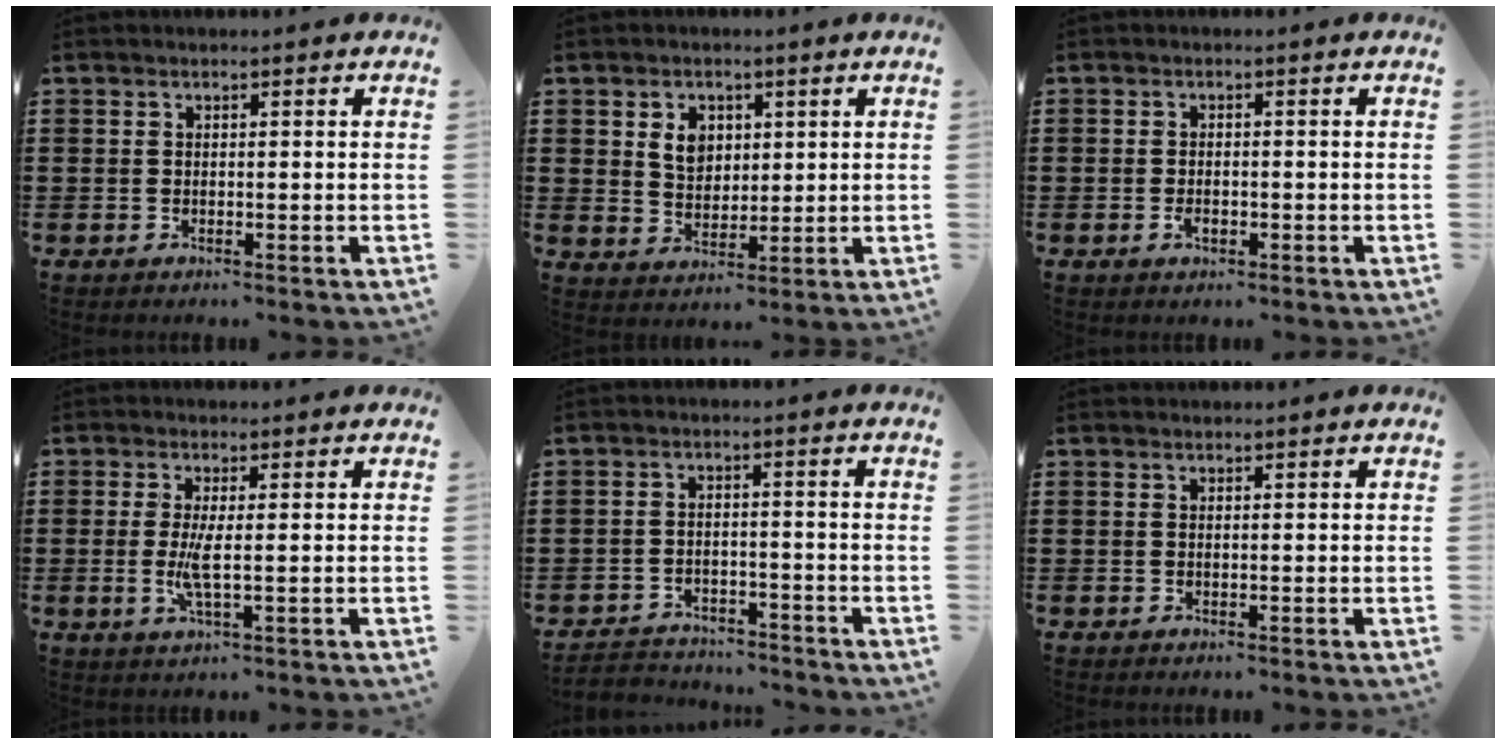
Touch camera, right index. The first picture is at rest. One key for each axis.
{"total": 4.6, "fx": 1.4, "fy": 3.6, "fz": 2.5, "tx": -0.054, "ty": 0.010, "tz": 0.022}
{"total": 1.5, "fx": -0.6, "fy": 0.7, "fz": 1.2, "tx": -0.025, "ty": -0.003, "tz": -0.011}
{"total": 3.7, "fx": -0.2, "fy": 0.3, "fz": 3.7, "tx": -0.081, "ty": -0.012, "tz": -0.009}
{"total": 3.0, "fx": -3.0, "fy": 0.4, "fz": -0.3, "tx": -0.004, "ty": -0.001, "tz": -0.065}
{"total": 0.0}